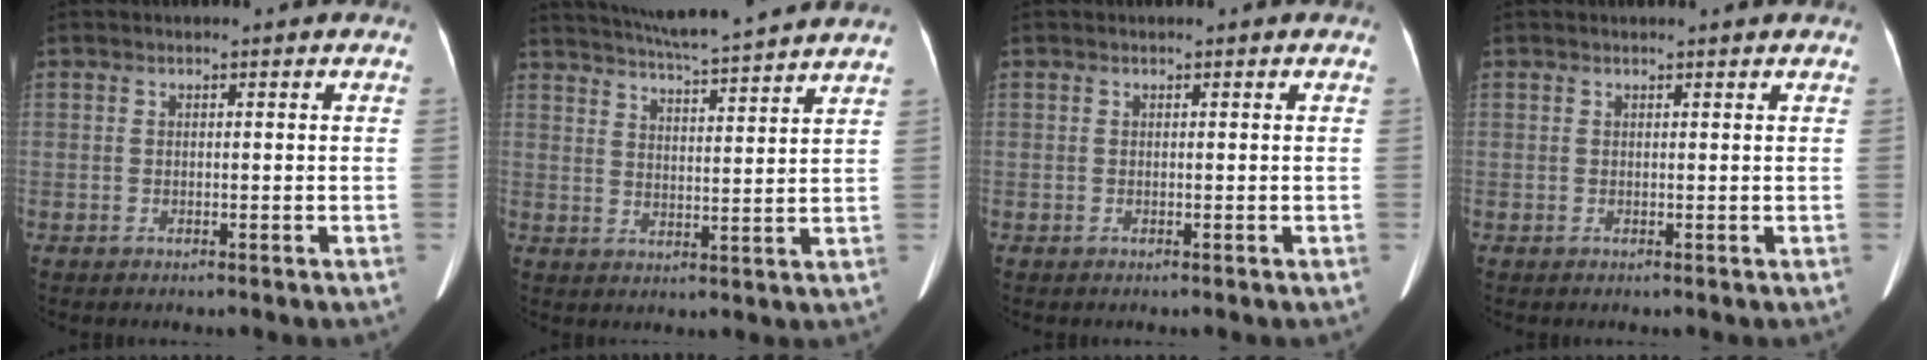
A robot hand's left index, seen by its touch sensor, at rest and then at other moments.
{"total": 15.8, "force": [14.4, -0.8, 6.4], "torque": [-0.117, 0.000, 0.200]}
{"total": 0.0}
{"total": 1.2, "force": [1.1, -0.2, 0.4], "torque": [-0.011, 0.004, 0.017]}